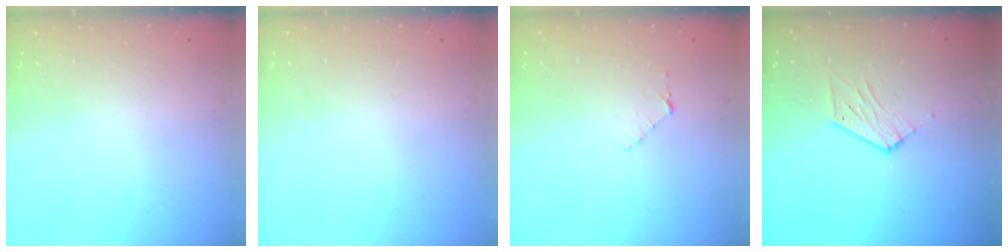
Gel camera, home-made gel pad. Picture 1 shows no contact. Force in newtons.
{"total": 0.0}
{"total": 4.4, "press": 4.4, "slide": 0.4}
{"total": 6.8, "press": 6.8, "slide": 0.5}